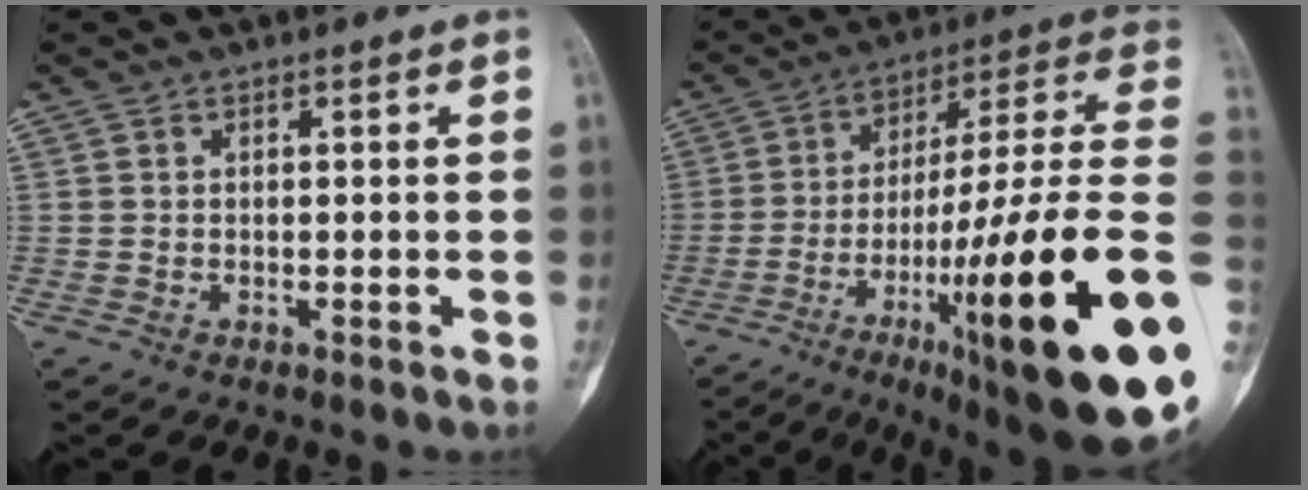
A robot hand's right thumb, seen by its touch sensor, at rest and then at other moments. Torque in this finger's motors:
{"motor_torque": [3.42, 1.59, 2.27, -0.49, 0.79]}